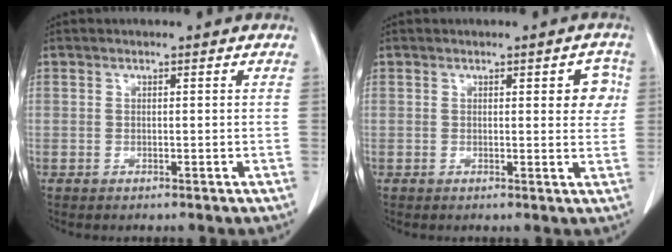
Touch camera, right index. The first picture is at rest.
{"total": 3.8, "force": [1.2, 1.4, 3.3], "torque": [-0.026, 0.004, 0.013]}